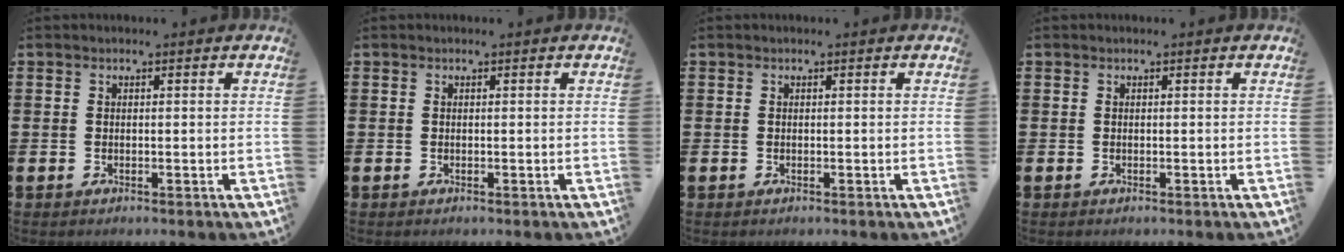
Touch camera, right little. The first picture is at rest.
{"total": 0.0}
{"total": 0.0}
{"total": 0.0}